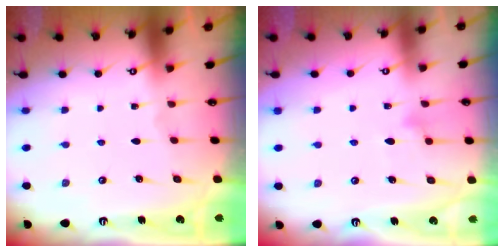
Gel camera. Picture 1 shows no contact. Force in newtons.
{"total": 10.3, "press": 10.3, "slide": 0.5}